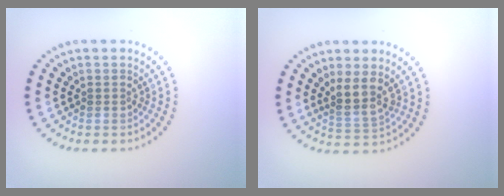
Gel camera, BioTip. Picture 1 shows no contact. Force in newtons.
{"total": 3.0, "press": 2.4, "slide": 1.8}